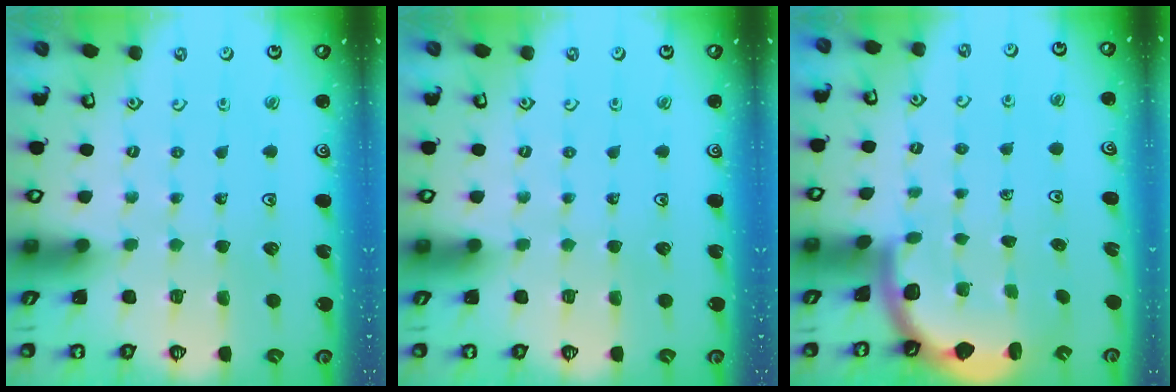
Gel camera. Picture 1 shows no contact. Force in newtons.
{"total": 0.0}
{"total": 1.8, "press": 1.8, "slide": 0.1}